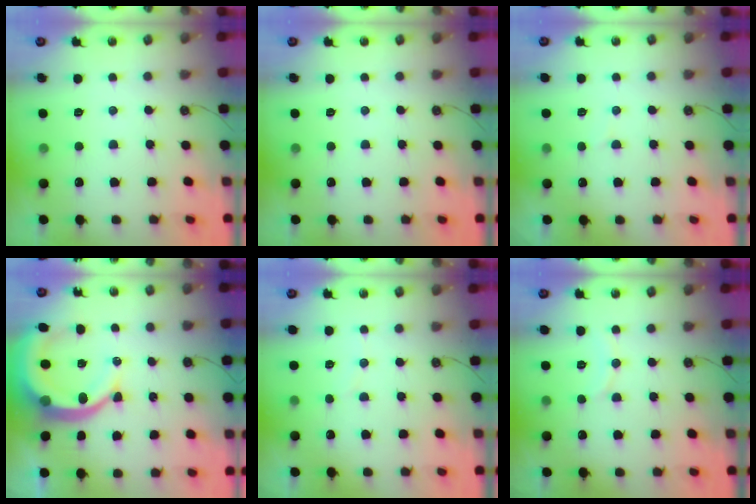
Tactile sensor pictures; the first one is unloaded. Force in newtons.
{"total": 0.0}
{"total": 2.7, "press": 2.4, "slide": 1.2}
{"total": 13.1, "press": 13.0, "slide": 1.5}
{"total": 3.3, "press": 3.2, "slide": 0.8}
{"total": 5.0, "press": 4.9, "slide": 0.7}